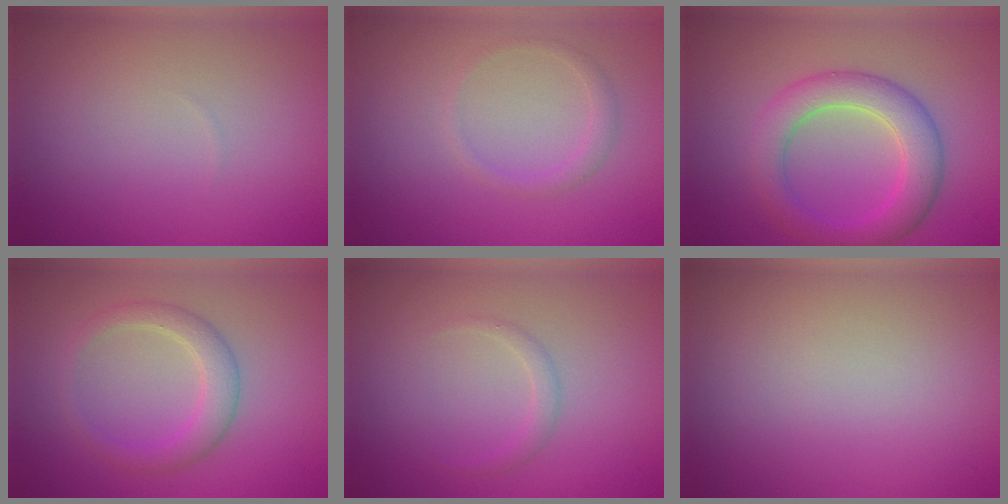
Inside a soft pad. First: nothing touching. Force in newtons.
{"total": 1.2, "press": 1.1, "slide": 0.1}
{"total": 5.2, "press": 5.2, "slide": 0.1}
{"total": 2.8, "press": 2.8, "slide": 0.2}
{"total": 1.0, "press": 1.0, "slide": 0.1}
{"total": 0.0}